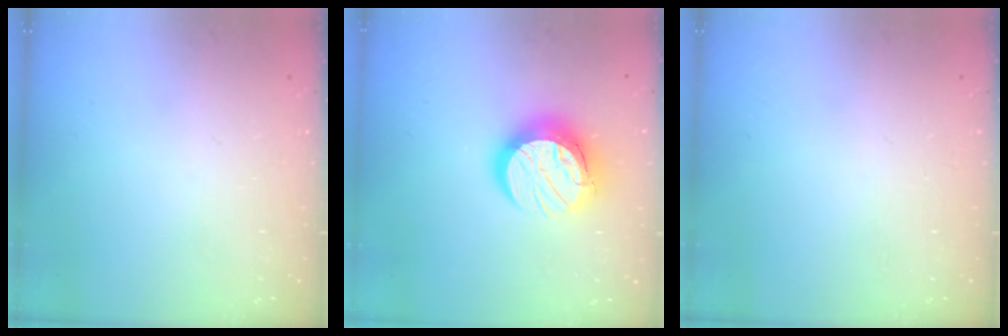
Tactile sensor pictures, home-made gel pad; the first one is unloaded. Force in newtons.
{"total": 13.5, "press": 13.5, "slide": 1.4}
{"total": 0.0}